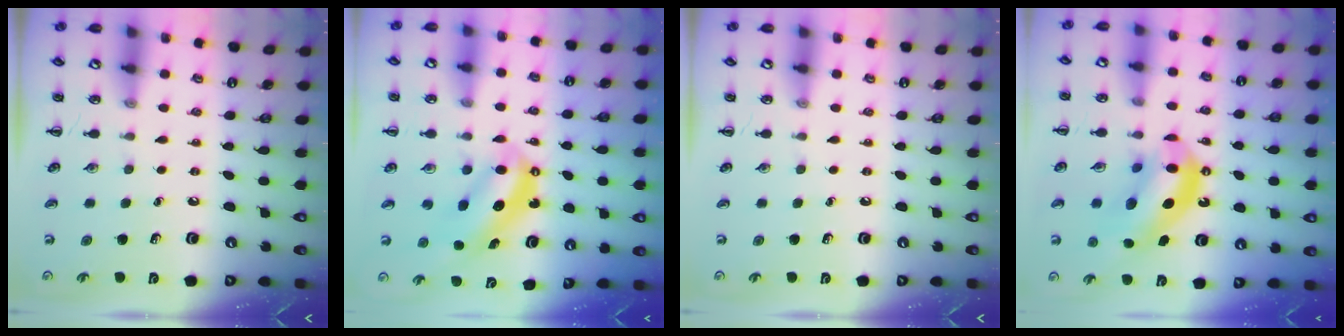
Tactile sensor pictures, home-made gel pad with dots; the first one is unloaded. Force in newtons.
{"total": 6.2, "press": 6.1, "slide": 0.8}
{"total": 0.0}
{"total": 14.4, "press": 13.8, "slide": 4.2}